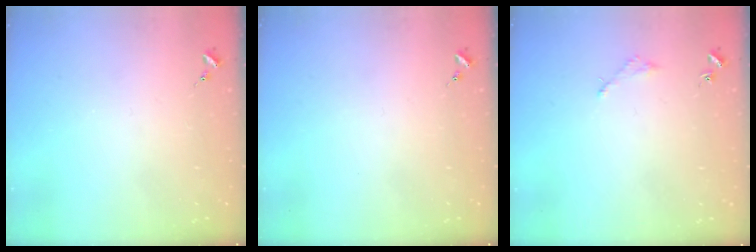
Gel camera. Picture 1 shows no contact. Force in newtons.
{"total": 0.0}
{"total": 2.0, "press": 2.0, "slide": 0.2}